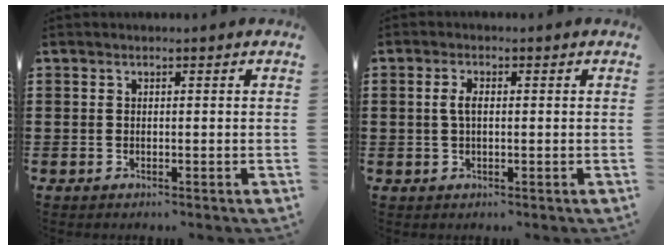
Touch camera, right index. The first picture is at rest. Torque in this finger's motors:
{"motor_torque": [0.45, -0.27, 0.16, 0.05]}